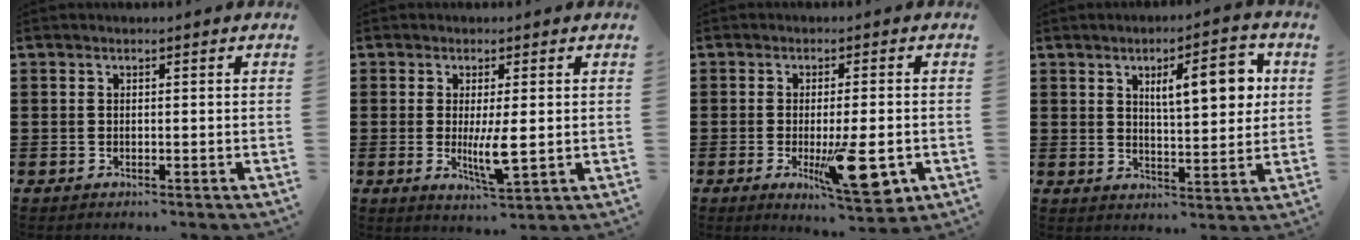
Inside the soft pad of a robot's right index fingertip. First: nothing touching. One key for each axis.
{"total": 5.4, "fx": -0.5, "fy": 1.2, "fz": 5.3, "tx": -0.091, "ty": -0.012, "tz": -0.012}
{"total": 10.3, "fx": -3.1, "fy": 2.6, "fz": 9.4, "tx": -0.157, "ty": -0.015, "tz": -0.047}
{"total": 8.3, "fx": 2.8, "fy": 2.4, "fz": 7.5, "tx": -0.114, "ty": -0.005, "tz": 0.039}